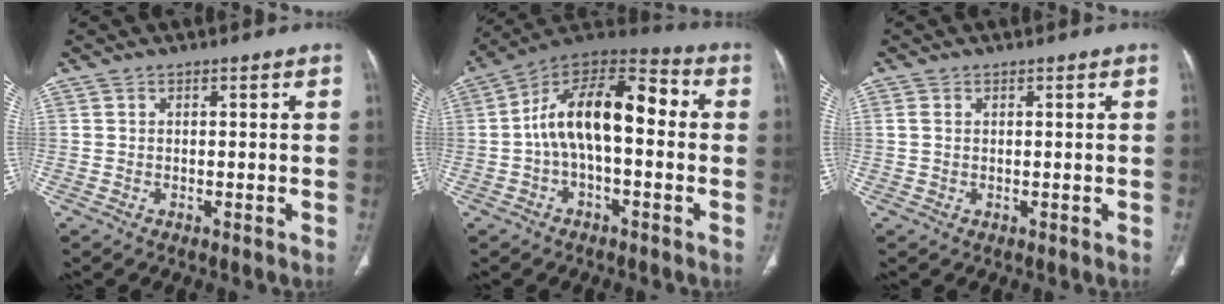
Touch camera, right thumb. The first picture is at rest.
{"total": 16.3, "force": [0.0, 8.2, 14.0], "torque": [-0.219, 0.052, -0.012]}
{"total": 1.3, "force": [0.2, 0.9, 0.9], "torque": [-0.026, 0.003, 0.006]}